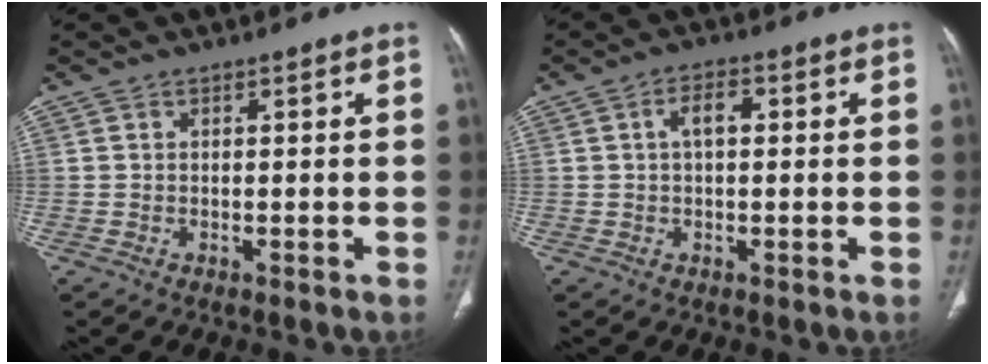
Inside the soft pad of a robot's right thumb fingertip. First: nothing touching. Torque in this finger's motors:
{"motor_torque": [1.36, 1.94, 0.49, -0.29, 0.02]}